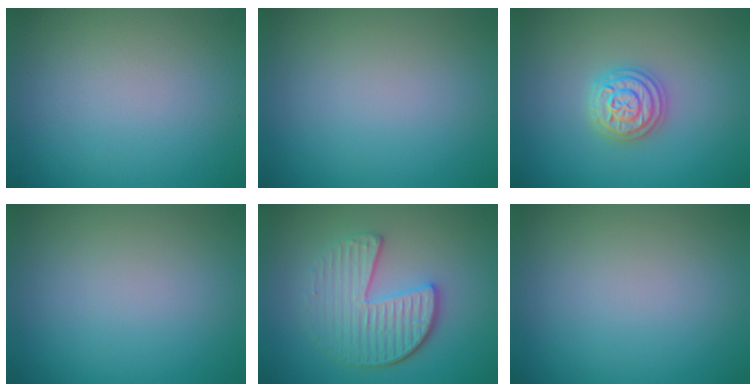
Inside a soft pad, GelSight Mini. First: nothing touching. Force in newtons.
{"total": 0.0}
{"total": 3.7, "press": 3.7, "slide": 0.5}
{"total": 0.0}
{"total": 5.0, "press": 4.0, "slide": 3.1}
{"total": 0.0}